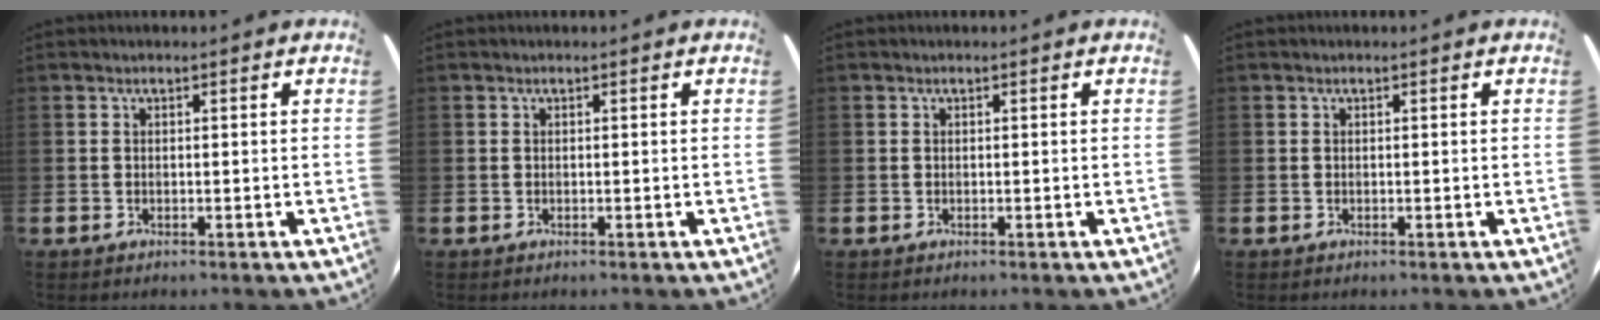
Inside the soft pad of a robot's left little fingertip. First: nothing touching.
{"total": 0.0}
{"total": 0.0}
{"total": 0.0}